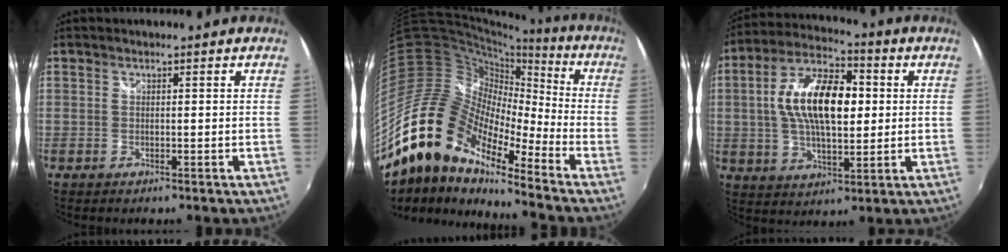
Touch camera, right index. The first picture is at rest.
{"total": 17.7, "force": [-12.1, 7.5, 10.5], "torque": [-0.166, -0.022, -0.241]}
{"total": 16.1, "force": [1.7, 7.7, 14.0], "torque": [-0.263, 0.020, 0.025]}